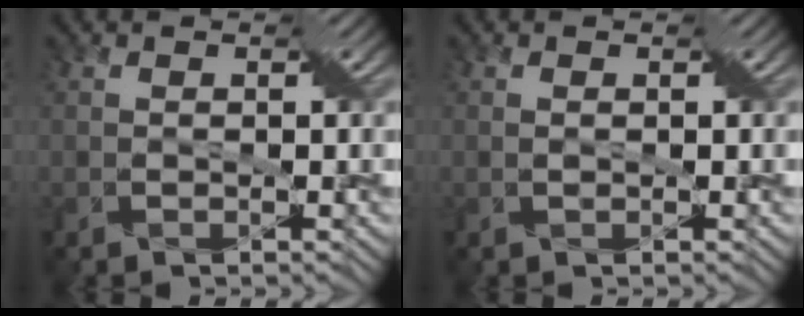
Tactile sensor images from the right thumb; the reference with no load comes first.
{"total": 0.7, "force": [0.0, 0.2, 0.7], "torque": [-0.014, -0.002, 0.005]}